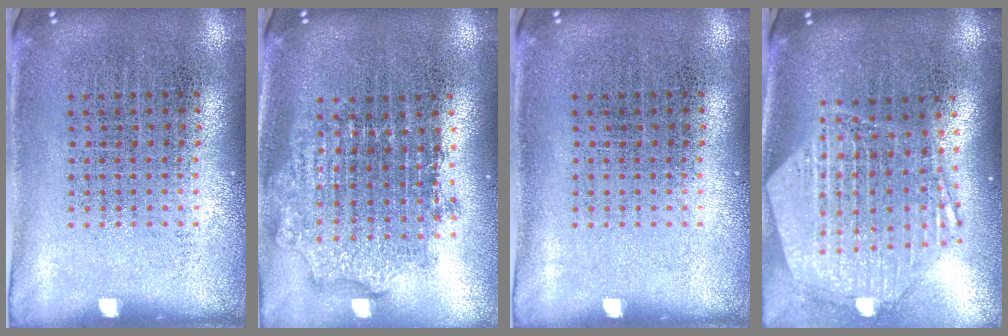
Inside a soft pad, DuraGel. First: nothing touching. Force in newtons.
{"total": 1.9, "press": 1.5, "slide": 1.1}
{"total": 0.0}
{"total": 2.8, "press": 2.3, "slide": 1.7}